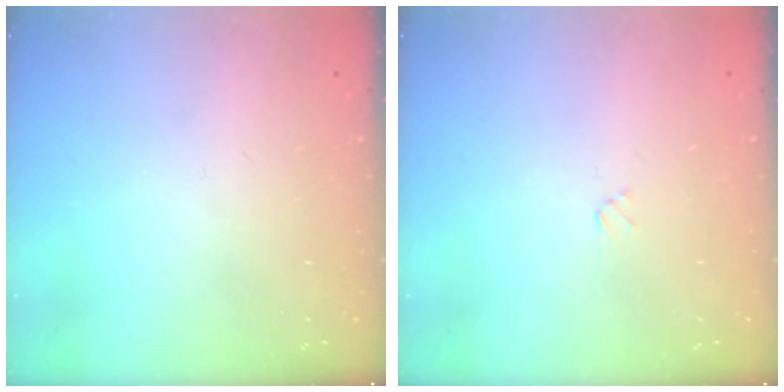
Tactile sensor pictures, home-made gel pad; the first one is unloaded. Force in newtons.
{"total": 1.2, "press": 1.2, "slide": 0.1}